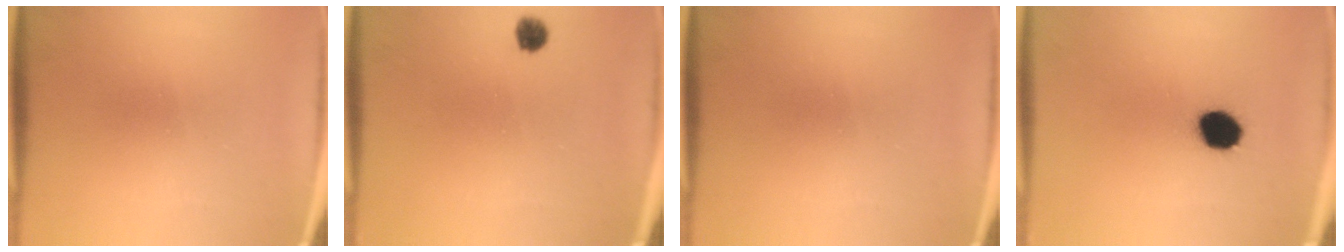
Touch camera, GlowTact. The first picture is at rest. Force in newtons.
{"total": 2.3}
{"total": 0.0}
{"total": 7.2}